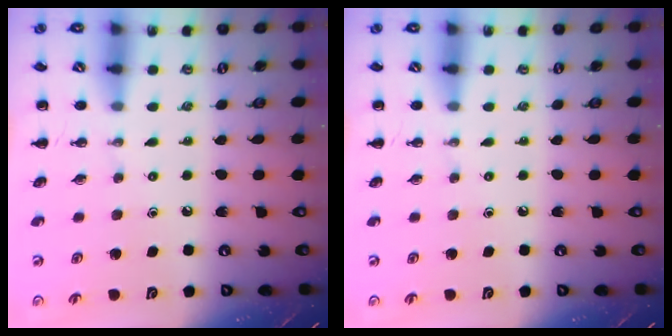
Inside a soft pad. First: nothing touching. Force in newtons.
{"total": 0.0}